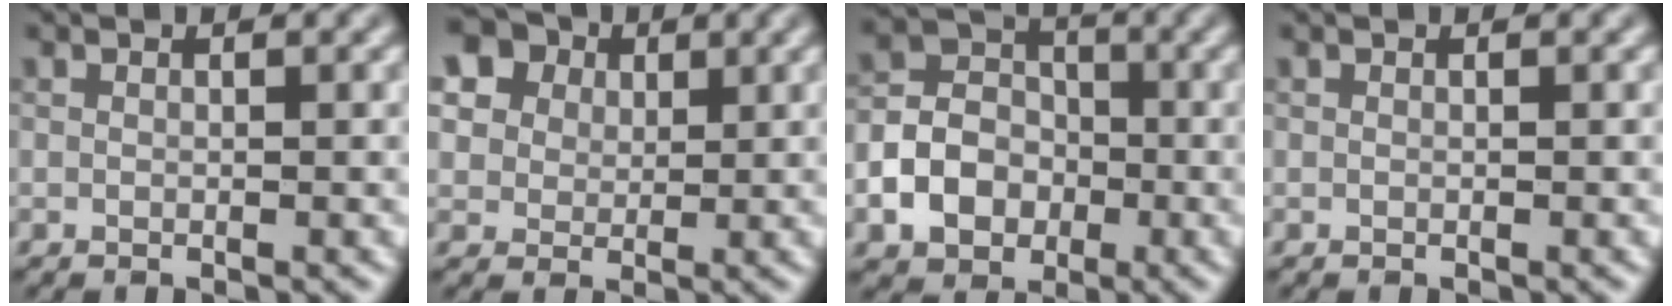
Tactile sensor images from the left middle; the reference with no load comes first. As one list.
[{"total": 11.0, "force": [5.5, 8.5, 4.3], "torque": [-0.123, 0.025, 0.087]}, {"total": 5.3, "force": [-1.9, 4.2, 2.7], "torque": [-0.049, 0.004, -0.044]}, {"total": 0.0}]